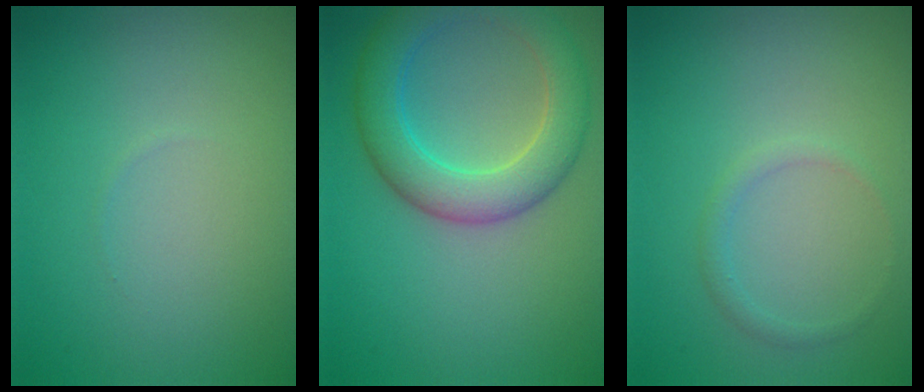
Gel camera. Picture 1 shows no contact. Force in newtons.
{"total": 5.9, "press": 5.9, "slide": 0.2}
{"total": 1.1, "press": 1.1, "slide": 0.1}